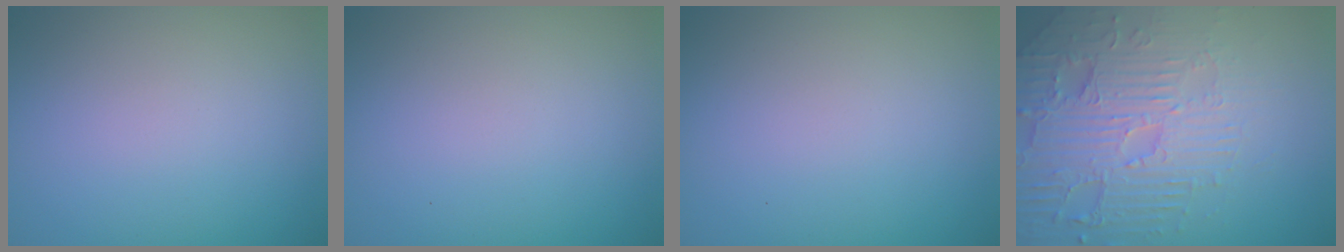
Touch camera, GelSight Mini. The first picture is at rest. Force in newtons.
{"total": 0.0}
{"total": 0.0}
{"total": 6.9, "press": 5.3, "slide": 4.4}